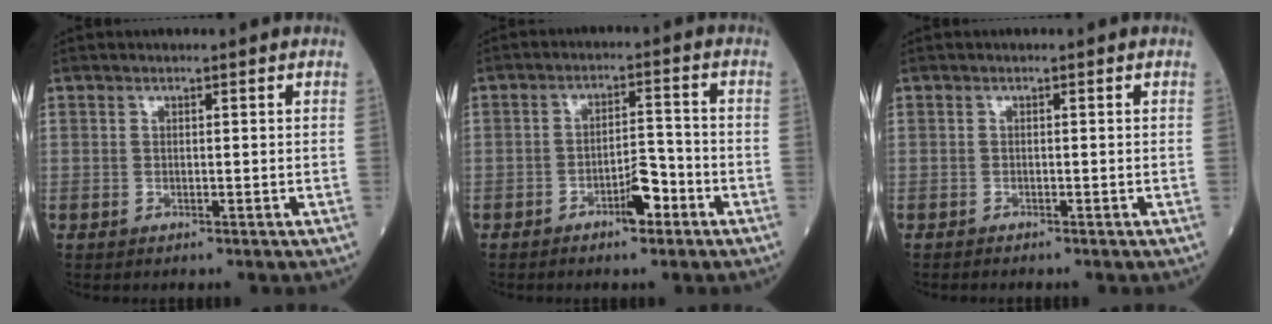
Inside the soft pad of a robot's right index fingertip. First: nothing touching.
{"total": 4.8, "force": [-2.8, 1.5, 3.6], "torque": [-0.057, 0.008, -0.047]}
{"total": 0.5, "force": [-0.5, -0.1, 0.0], "torque": [-0.004, -0.002, -0.012]}